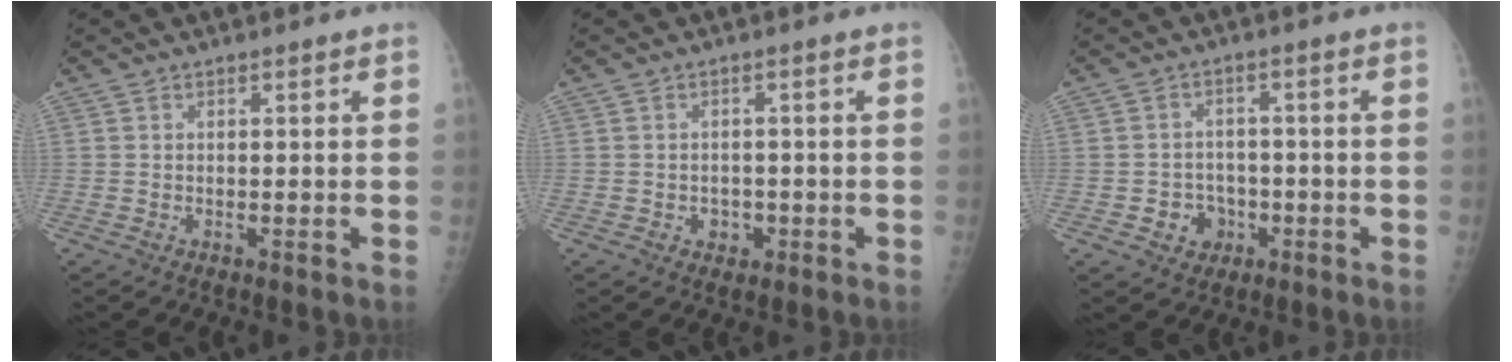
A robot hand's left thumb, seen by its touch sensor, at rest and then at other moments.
{"total": 2.7, "force": [-1.0, 2.3, 1.2], "torque": [-0.001, 0.006, -0.010]}
{"total": 5.3, "force": [-2.0, 4.6, 1.8], "torque": [0.001, 0.016, -0.026]}